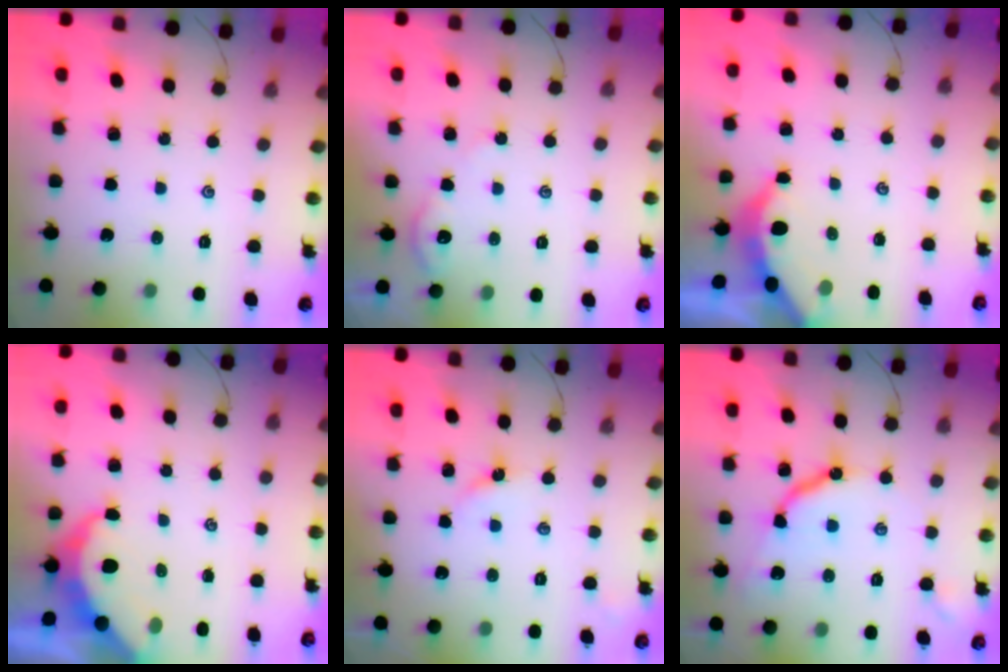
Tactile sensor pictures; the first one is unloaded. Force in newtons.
{"total": 2.4, "press": 2.4, "slide": 0.3}
{"total": 3.8, "press": 3.8, "slide": 0.4}
{"total": 7.9, "press": 7.8, "slide": 0.7}
{"total": 2.6, "press": 2.6, "slide": 0.3}
{"total": 9.6, "press": 9.6, "slide": 1.0}